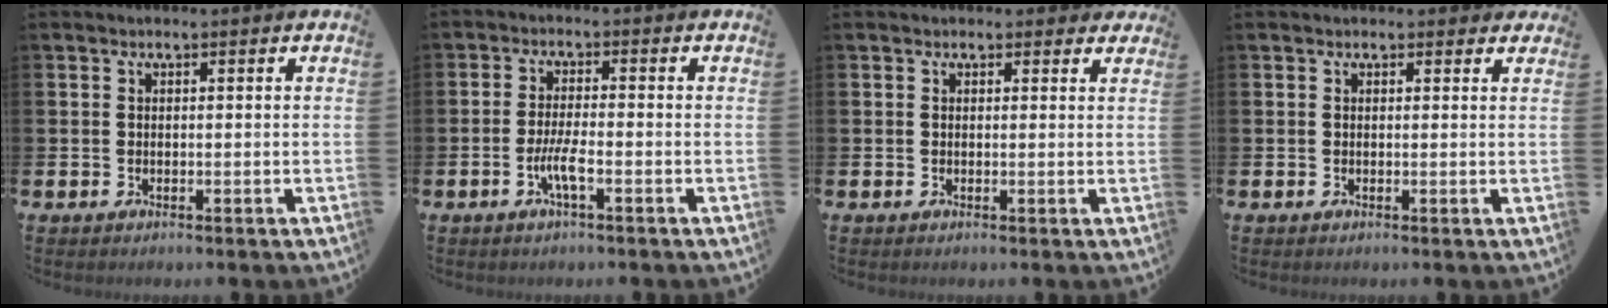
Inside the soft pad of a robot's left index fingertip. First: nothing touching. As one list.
[{"total": 3.3, "force": [-1.3, 0.6, 3.0], "torque": [-0.061, -0.001, -0.024]}, {"total": 1.0, "force": [0.7, 0.7, 0.2], "torque": [0.009, 0.005, 0.009]}, {"total": 0.8, "force": [0.6, 0.6, 0.2], "torque": [0.009, 0.004, 0.006]}]